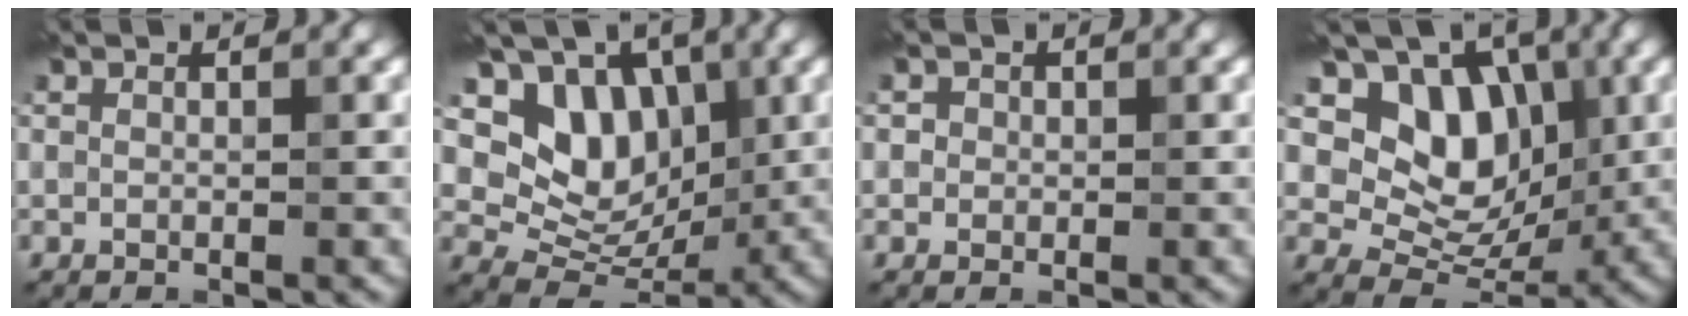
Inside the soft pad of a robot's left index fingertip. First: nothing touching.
{"total": 7.2, "force": [2.7, 5.5, 3.7], "torque": [-0.054, -0.011, 0.040]}
{"total": 1.2, "force": [0.1, 1.1, 0.2], "torque": [0.007, 0.003, -0.010]}
{"total": 8.2, "force": [2.7, 6.2, 4.6], "torque": [-0.067, -0.010, 0.036]}